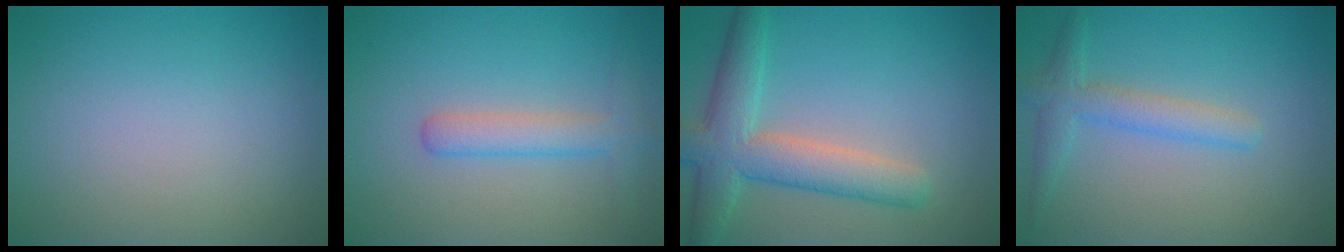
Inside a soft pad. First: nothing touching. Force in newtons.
{"total": 3.0, "press": 3.0, "slide": 0.0}
{"total": 6.2, "press": 6.2, "slide": 0.3}
{"total": 2.8, "press": 2.8, "slide": 0.1}